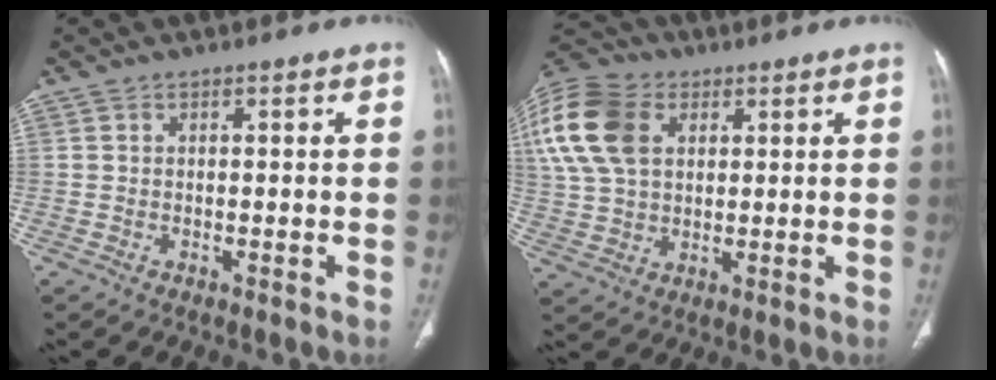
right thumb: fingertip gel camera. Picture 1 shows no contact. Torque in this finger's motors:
{"motor_torque": [0.43, 0.34, 0.61, -0.46, 0.19]}